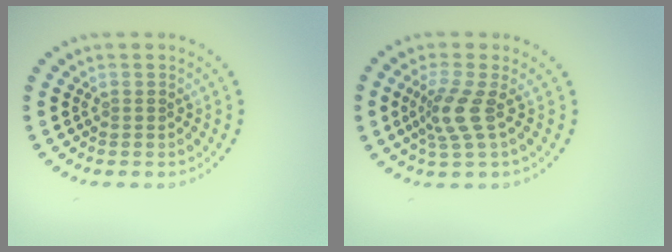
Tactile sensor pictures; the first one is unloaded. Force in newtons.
{"total": 2.9, "press": 2.1, "slide": 2.1}